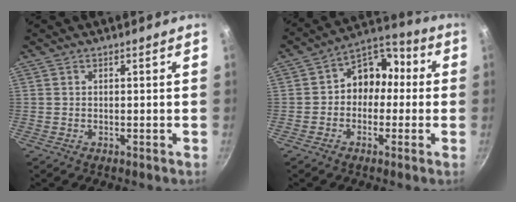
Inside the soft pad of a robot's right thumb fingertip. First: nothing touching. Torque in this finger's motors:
{"motor_torque": [0.78, 1.86, 0.70, 0.30, 0.05]}